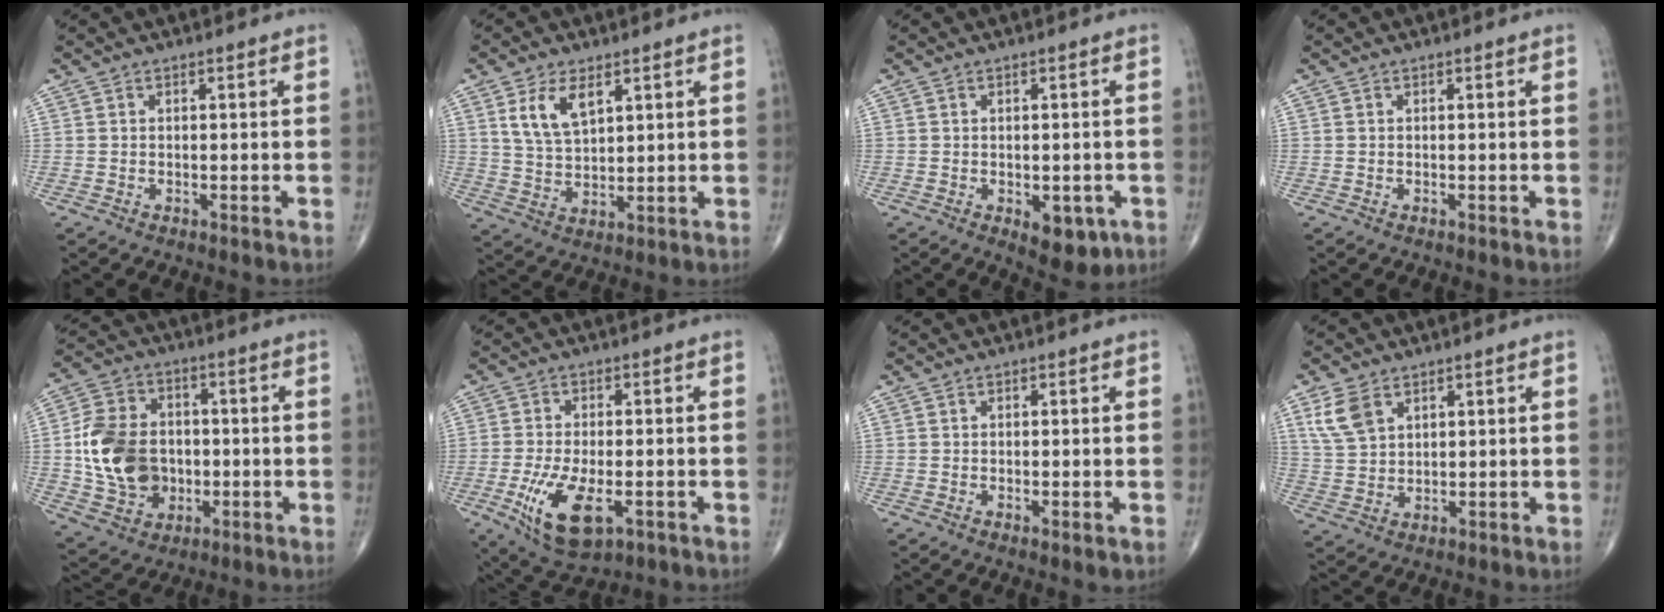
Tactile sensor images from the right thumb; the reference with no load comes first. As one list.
[{"total": 7.8, "force": [3.6, 4.0, 5.6], "torque": [-0.097, -0.016, 0.077]}, {"total": 6.5, "force": [-2.2, 3.5, 5.0], "torque": [-0.043, -0.001, -0.018]}, {"total": 0.0}, {"total": 15.1, "force": [-0.7, 11.8, 9.4], "torque": [-0.148, 0.011, -0.008]}, {"total": 11.4, "force": [-3.8, 5.2, 9.4], "torque": [-0.176, -0.008, -0.055]}, {"total": 1.3, "force": [-0.2, 0.5, 1.2], "torque": [-0.022, -0.006, -0.001]}, {"total": 6.6, "force": [3.5, 4.1, 3.8], "torque": [-0.068, -0.009, 0.077]}]